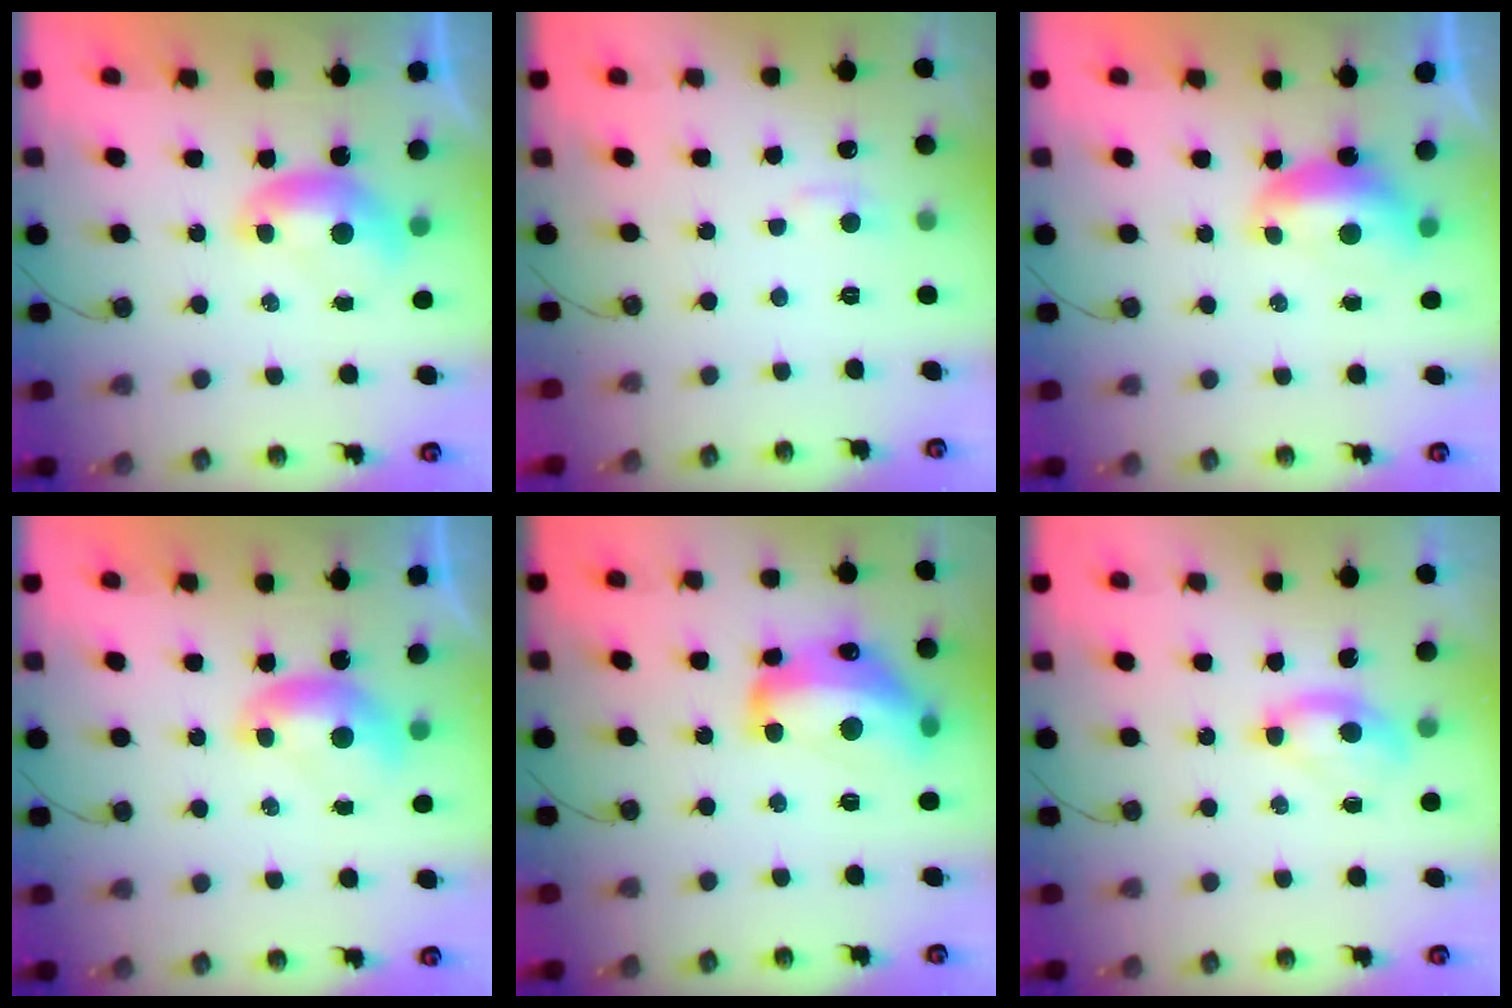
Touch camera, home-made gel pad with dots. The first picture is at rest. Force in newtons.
{"total": 1.4, "press": 1.2, "slide": 0.8}
{"total": 3.2, "press": 3.1, "slide": 0.6}
{"total": 0.0}
{"total": 12.7, "press": 12.7, "slide": 1.0}
{"total": 2.1, "press": 2.0, "slide": 0.7}